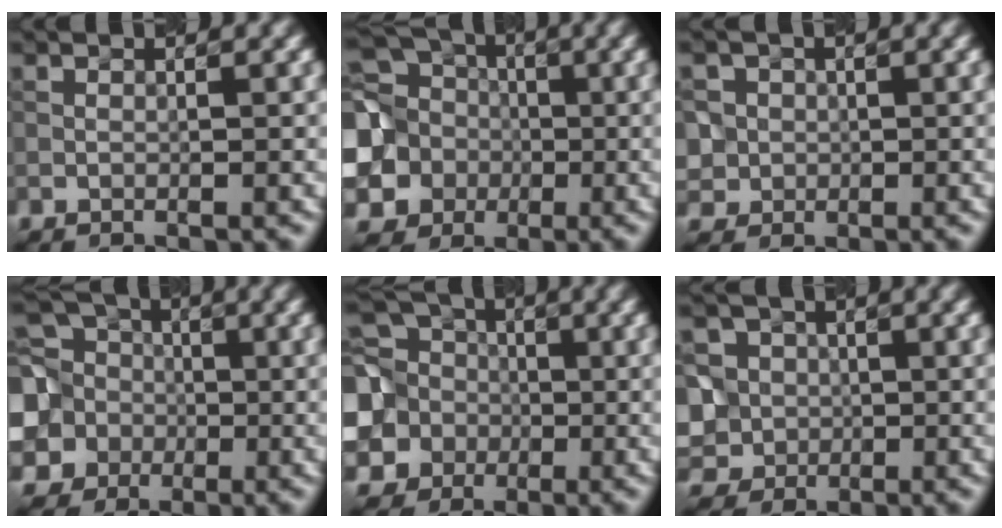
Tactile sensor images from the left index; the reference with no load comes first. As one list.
[{"total": 15.0, "force": [-0.1, 13.5, 6.4], "torque": [-0.183, 0.012, -0.037]}, {"total": 4.1, "force": [0.5, 4.0, 0.9], "torque": [-0.015, 0.022, 0.006]}, {"total": 11.5, "force": [0.3, 10.2, 5.1], "torque": [-0.149, 0.016, -0.024]}, {"total": 12.8, "force": [0.2, 11.4, 5.8], "torque": [-0.168, 0.014, -0.025]}, {"total": 9.7, "force": [-1.2, 8.9, 3.6], "torque": [-0.092, 0.012, -0.053]}]